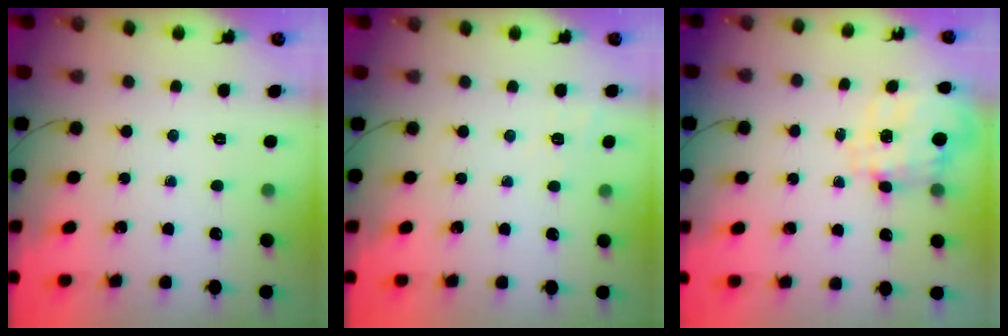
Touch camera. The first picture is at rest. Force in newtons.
{"total": 7.4, "press": 7.1, "slide": 2.0}
{"total": 3.5, "press": 3.3, "slide": 1.1}